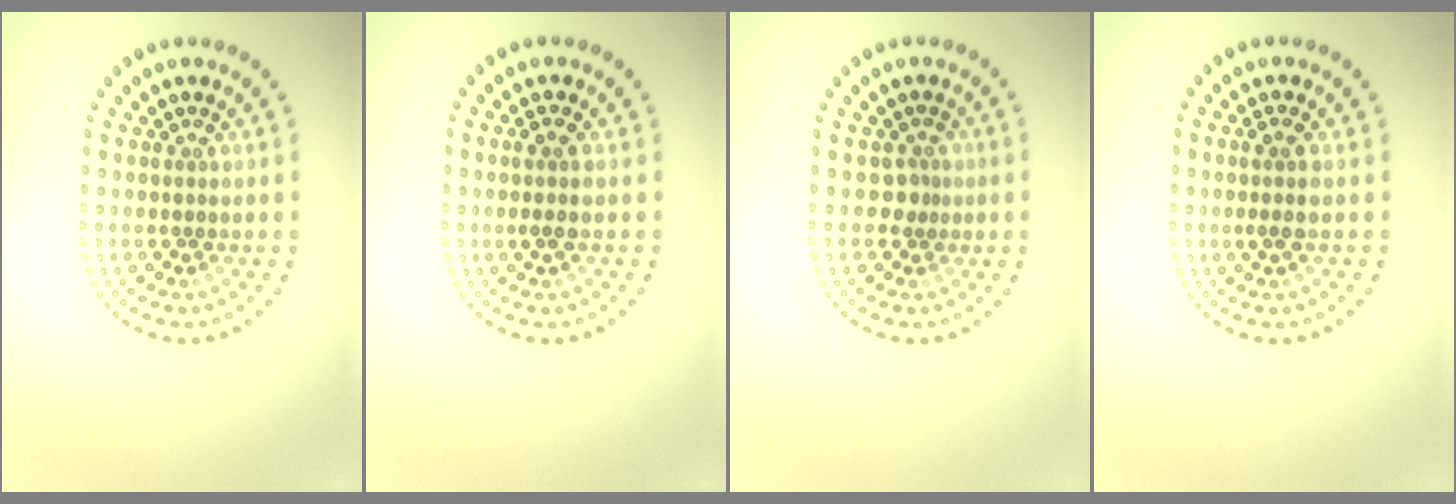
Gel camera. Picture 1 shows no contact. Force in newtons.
{"total": 1.4, "press": 1.2, "slide": 0.7}
{"total": 1.1, "press": 0.8, "slide": 0.8}
{"total": 1.6, "press": 1.3, "slide": 0.9}